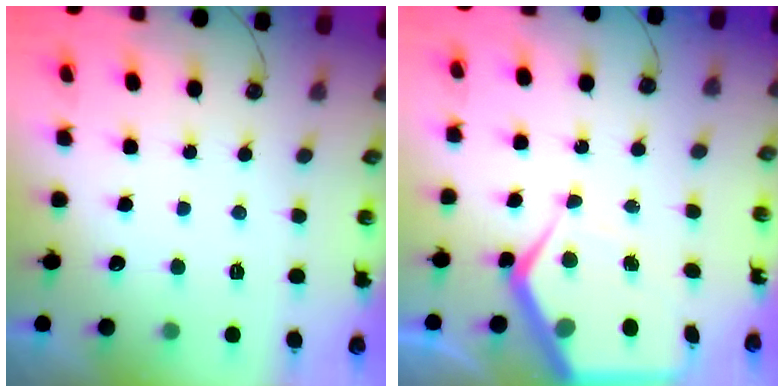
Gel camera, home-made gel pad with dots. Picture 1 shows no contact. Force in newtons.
{"total": 9.2, "press": 9.1, "slide": 0.7}